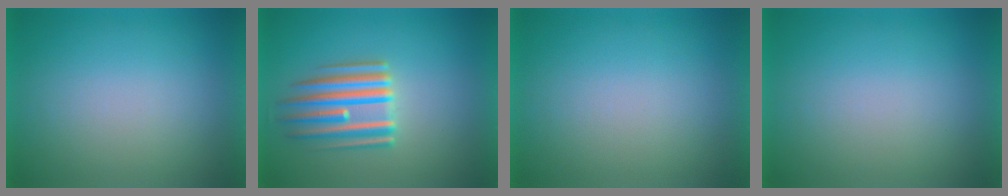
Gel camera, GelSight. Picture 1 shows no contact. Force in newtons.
{"total": 5.5}
{"total": 1.0}
{"total": 0.0}